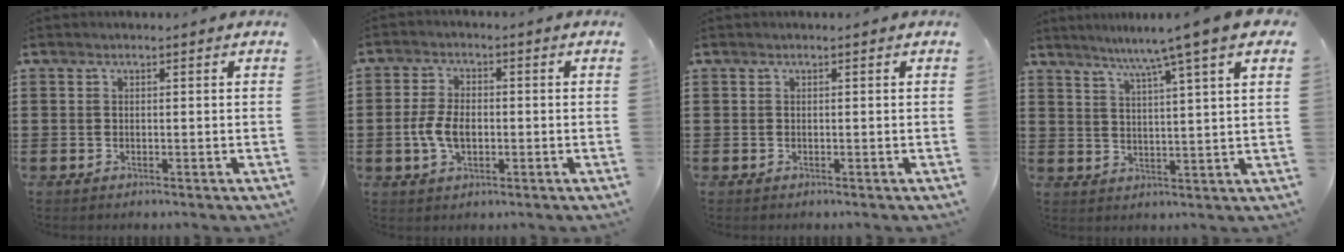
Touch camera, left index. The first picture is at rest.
{"total": 5.3, "force": [-1.0, 3.1, 4.3], "torque": [-0.105, -0.004, -0.025]}
{"total": 0.0}
{"total": 7.3, "force": [5.5, -0.8, 4.7], "torque": [-0.102, -0.028, 0.087]}